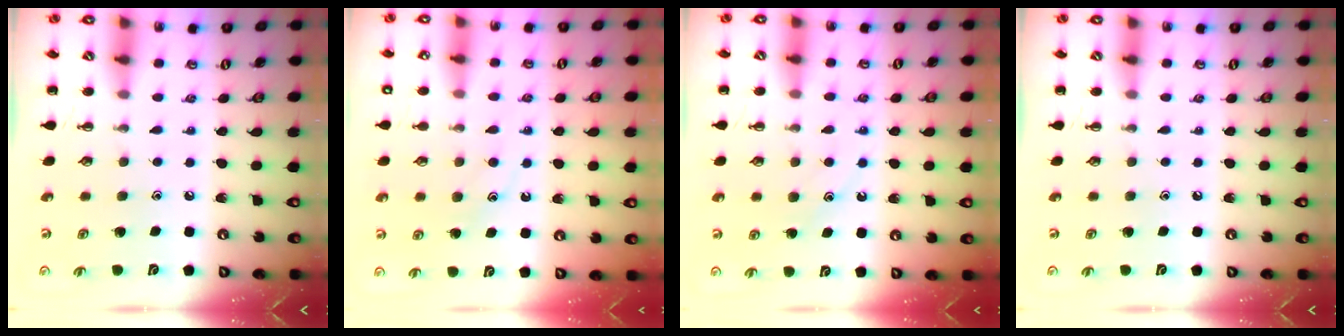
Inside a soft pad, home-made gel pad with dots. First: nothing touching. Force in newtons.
{"total": 10.9, "press": 10.9, "slide": 1.0}
{"total": 11.7, "press": 11.6, "slide": 1.0}
{"total": 0.0}